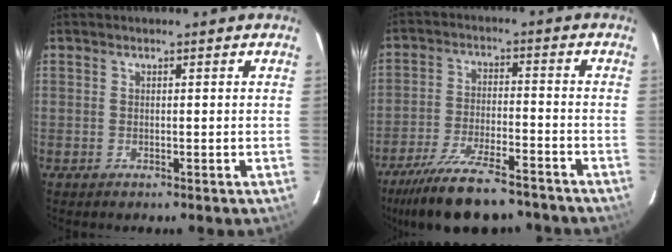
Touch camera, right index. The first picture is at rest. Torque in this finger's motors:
{"motor_torque": [1.33, -0.81, 0.48, 0.11]}